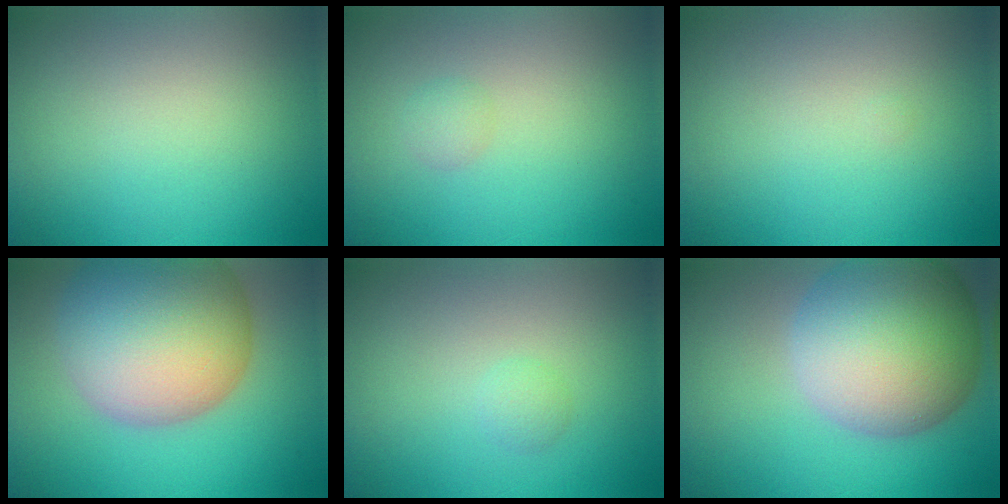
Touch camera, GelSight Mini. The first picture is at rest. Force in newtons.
{"total": 1.0, "press": 1.0, "slide": 0.1}
{"total": 0.0}
{"total": 14.7, "press": 14.7, "slide": 0.9}
{"total": 0.8, "press": 0.8, "slide": 0.0}
{"total": 13.5, "press": 13.4, "slide": 0.6}